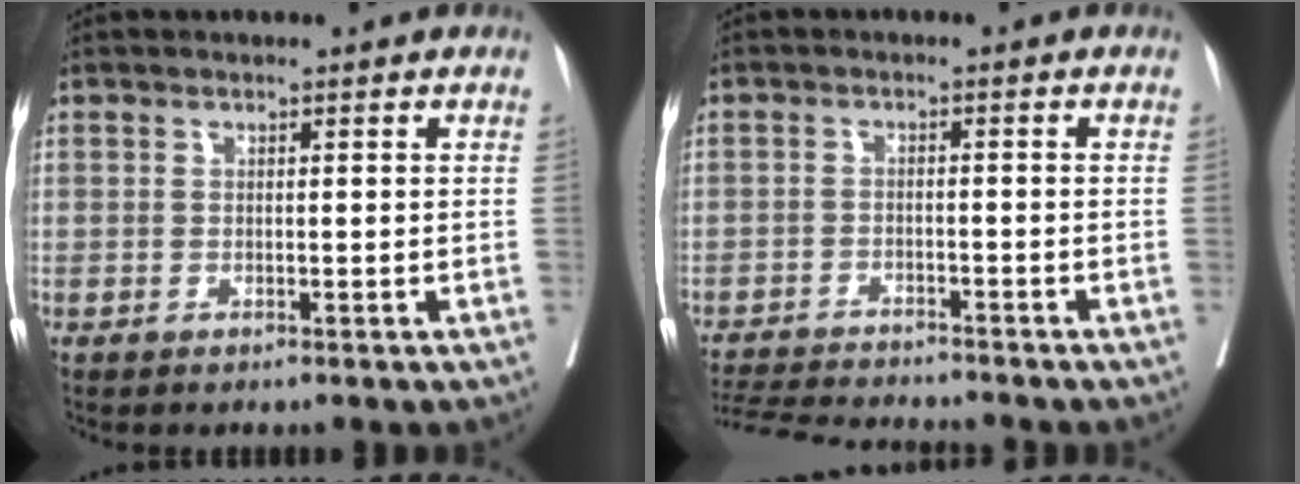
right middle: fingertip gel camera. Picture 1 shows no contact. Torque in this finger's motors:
{"motor_torque": [0.05, -0.26, 0.03, 0.02]}